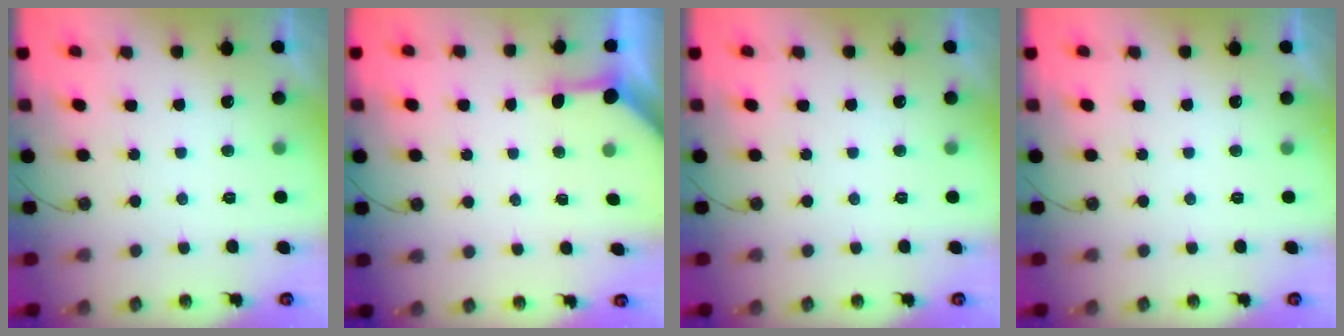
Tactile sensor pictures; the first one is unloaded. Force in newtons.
{"total": 3.3, "press": 3.3, "slide": 0.5}
{"total": 0.0}
{"total": 0.0}